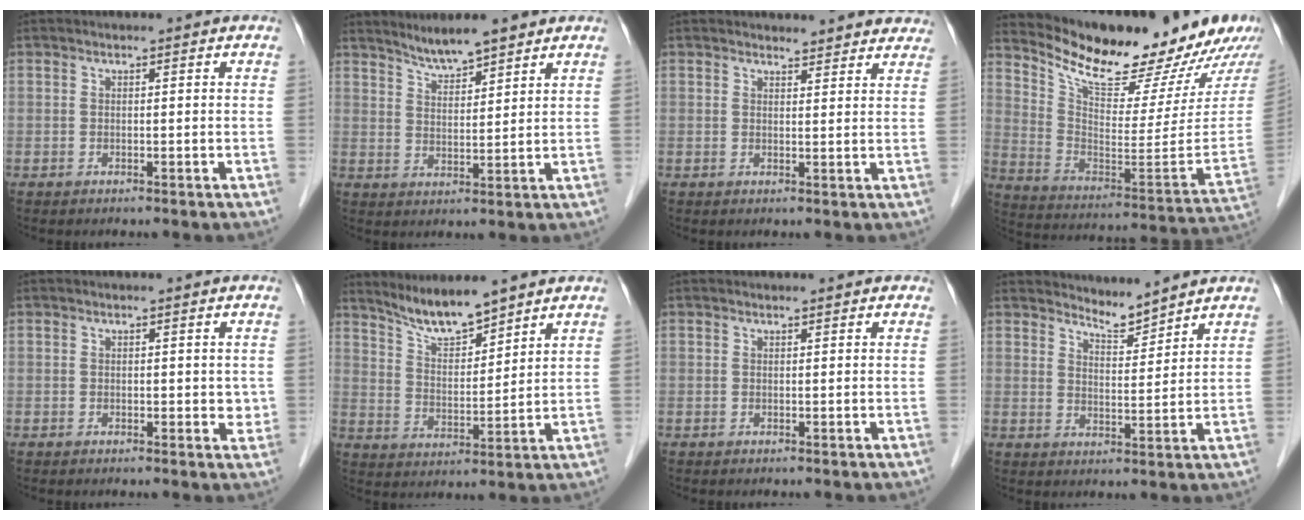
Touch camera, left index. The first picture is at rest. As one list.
[{"total": 5.8, "force": [5.2, 0.6, 2.6], "torque": [-0.054, 0.008, 0.098]}, {"total": 6.0, "force": [5.7, 1.5, 0.4], "torque": [0.009, -0.002, 0.047]}, {"total": 22.2, "force": [19.1, 3.8, 10.8], "torque": [-0.178, -0.059, 0.283]}, {"total": 1.9, "force": [0.5, 1.3, 1.3], "torque": [-0.006, -0.002, 0.005]}, {"total": 7.7, "force": [7.1, 0.4, 2.9], "torque": [-0.066, 0.000, 0.141]}, {"total": 1.4, "force": [1.3, 0.3, 0.3], "torque": [-0.014, 0.011, 0.015]}, {"total": 4.1, "force": [4.1, -0.2, 0.0], "torque": [-0.006, -0.009, 0.072]}]